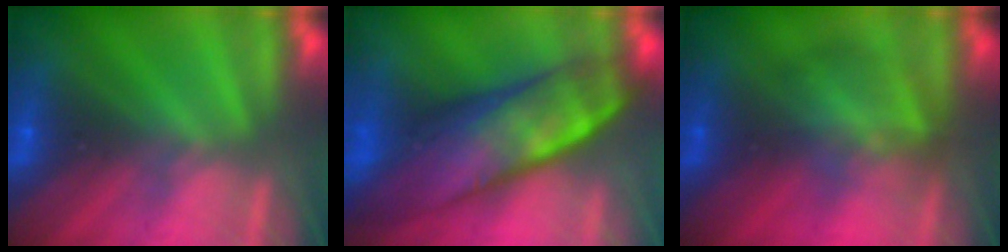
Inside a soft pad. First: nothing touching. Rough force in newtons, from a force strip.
{"total": 9.0}
{"total": 2.8}